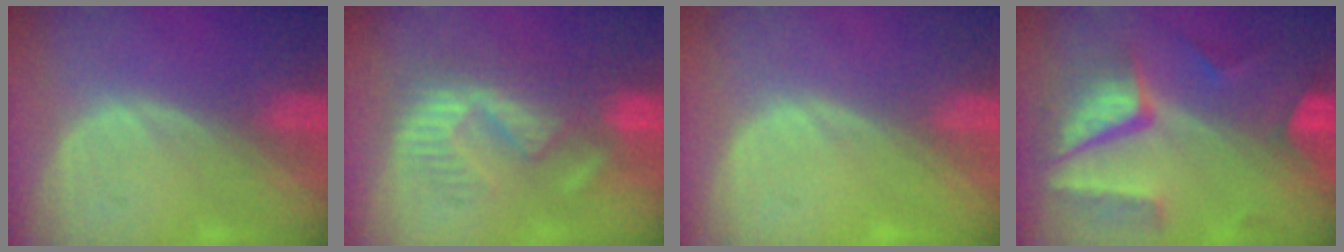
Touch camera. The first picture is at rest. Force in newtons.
{"total": 8.7, "press": 8.4, "slide": 2.1}
{"total": 0.5, "press": 0.0, "slide": 0.5}
{"total": 10.2, "press": 8.6, "slide": 5.4}